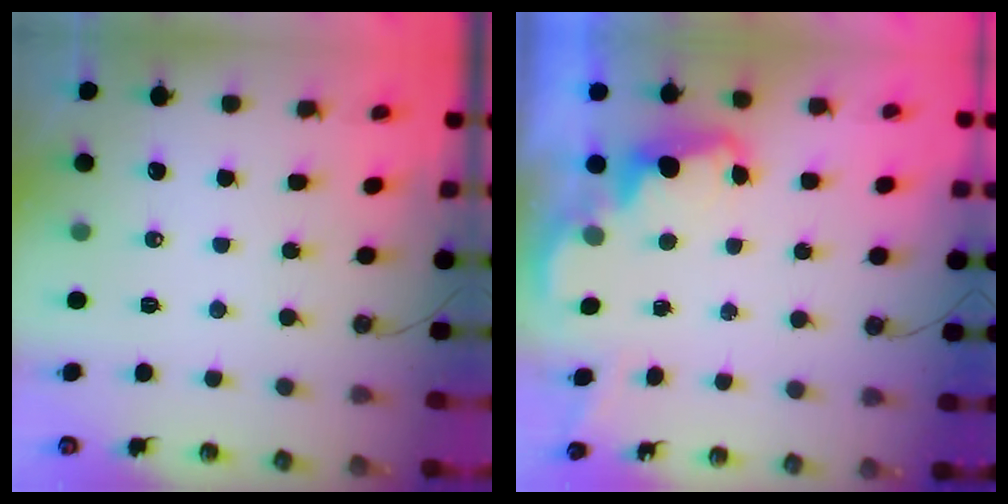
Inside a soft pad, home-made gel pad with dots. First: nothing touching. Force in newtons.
{"total": 2.4, "press": 2.3, "slide": 0.7}